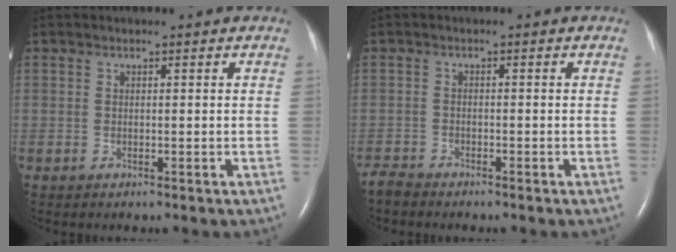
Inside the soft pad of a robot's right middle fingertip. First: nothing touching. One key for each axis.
{"total": 2.0, "fx": -2.0, "fy": 0.3, "fz": 0.1, "tx": -0.002, "ty": -0.006, "tz": -0.037}